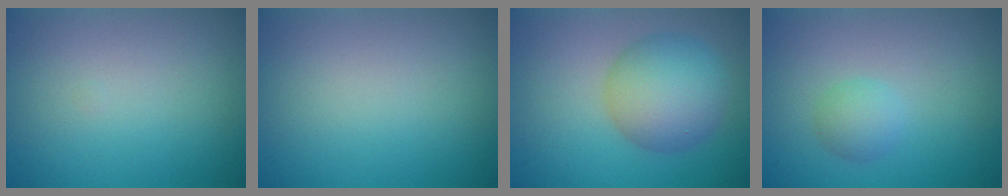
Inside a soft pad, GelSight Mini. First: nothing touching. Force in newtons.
{"total": 0.0}
{"total": 6.2, "press": 6.2, "slide": 0.1}
{"total": 1.7, "press": 1.7, "slide": 0.0}